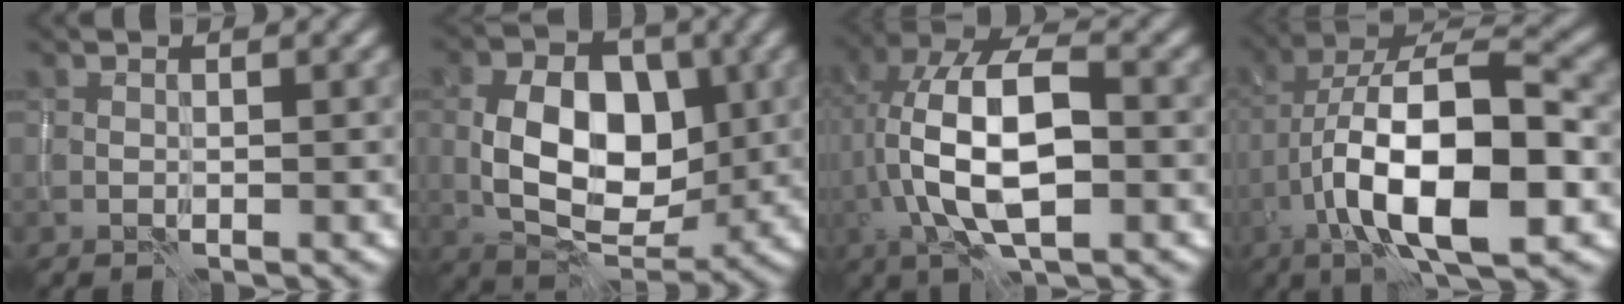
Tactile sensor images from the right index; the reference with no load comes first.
{"total": 8.9, "force": [0.1, 5.6, 7.0], "torque": [-0.120, 0.003, -0.005]}
{"total": 10.7, "force": [-0.8, 4.7, 9.6], "torque": [-0.179, 0.018, -0.022]}
{"total": 13.0, "force": [-3.6, 4.5, 11.6], "torque": [-0.202, 0.010, -0.067]}